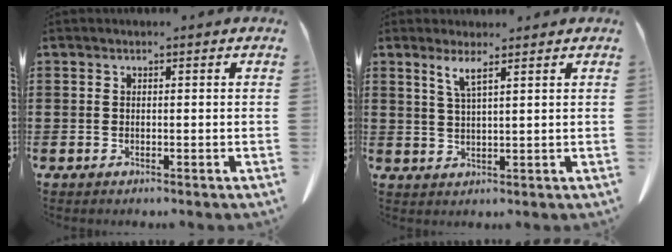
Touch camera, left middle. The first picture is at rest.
{"total": 3.1, "force": [2.1, 0.2, 2.2], "torque": [-0.050, 0.001, 0.038]}